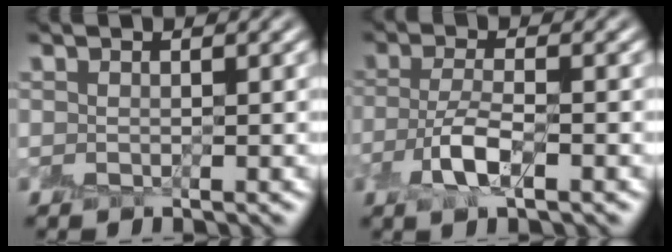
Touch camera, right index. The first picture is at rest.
{"total": 3.4, "force": [-1.6, 1.2, 2.7], "torque": [-0.057, -0.002, -0.031]}